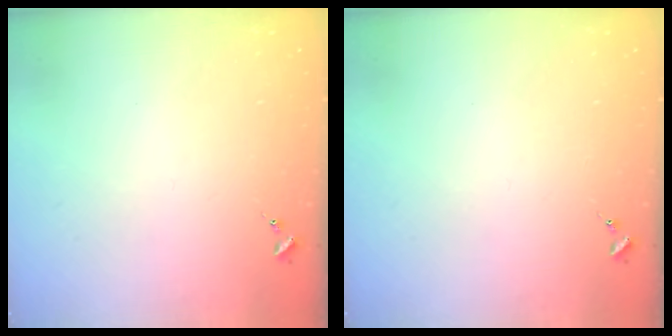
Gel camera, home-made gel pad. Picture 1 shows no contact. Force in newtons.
{"total": 0.0}